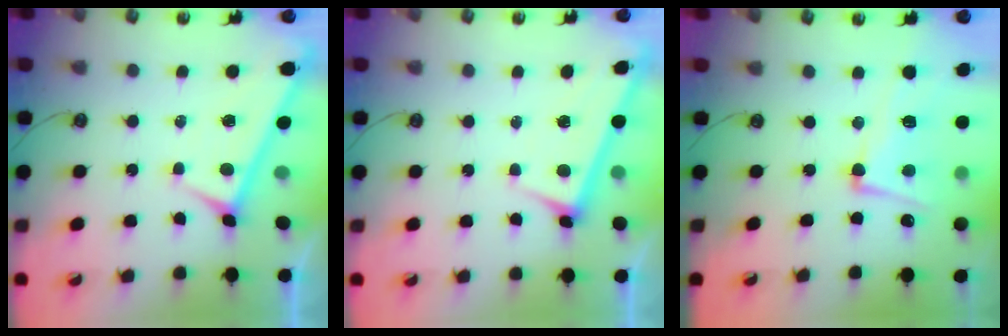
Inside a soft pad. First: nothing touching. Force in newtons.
{"total": 3.0, "press": 3.0, "slide": 0.1}
{"total": 6.3, "press": 6.0, "slide": 1.7}